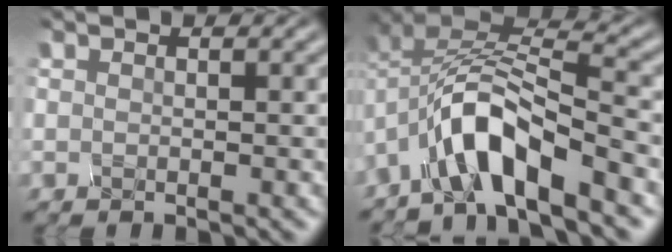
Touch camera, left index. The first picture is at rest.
{"total": 7.6, "force": [-5.1, 2.0, 5.3], "torque": [-0.113, 0.012, -0.078]}